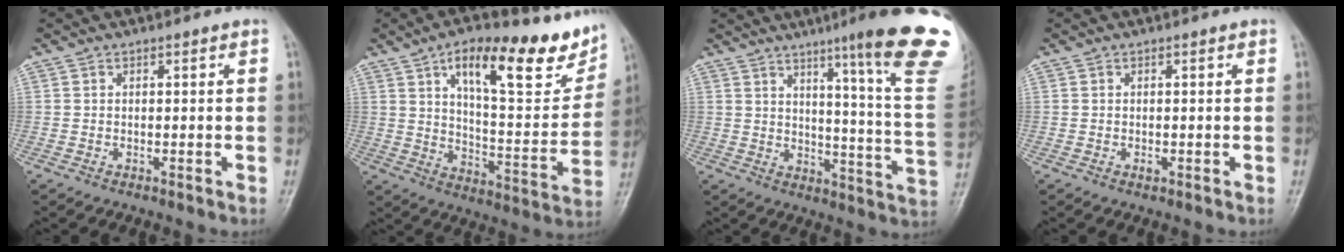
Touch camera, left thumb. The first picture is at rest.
{"total": 21.3, "force": [12.8, 7.5, 15.3], "torque": [-0.172, -0.053, 0.197]}
{"total": 22.5, "force": [13.5, 1.0, 17.9], "torque": [-0.216, -0.082, 0.172]}
{"total": 0.9, "force": [-0.1, 0.5, 0.7], "torque": [-0.005, 0.000, -0.002]}